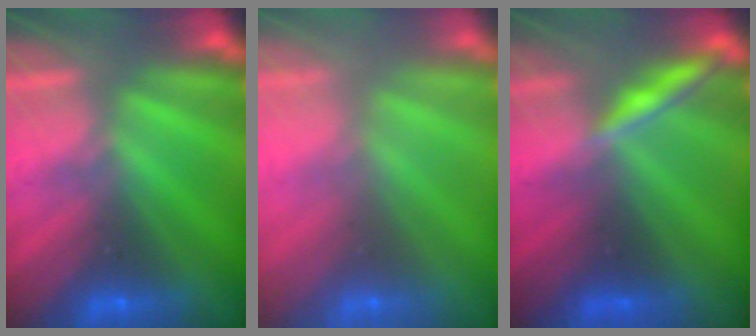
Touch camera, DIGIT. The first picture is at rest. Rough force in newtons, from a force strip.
{"total": 7.1}
{"total": 2.0}